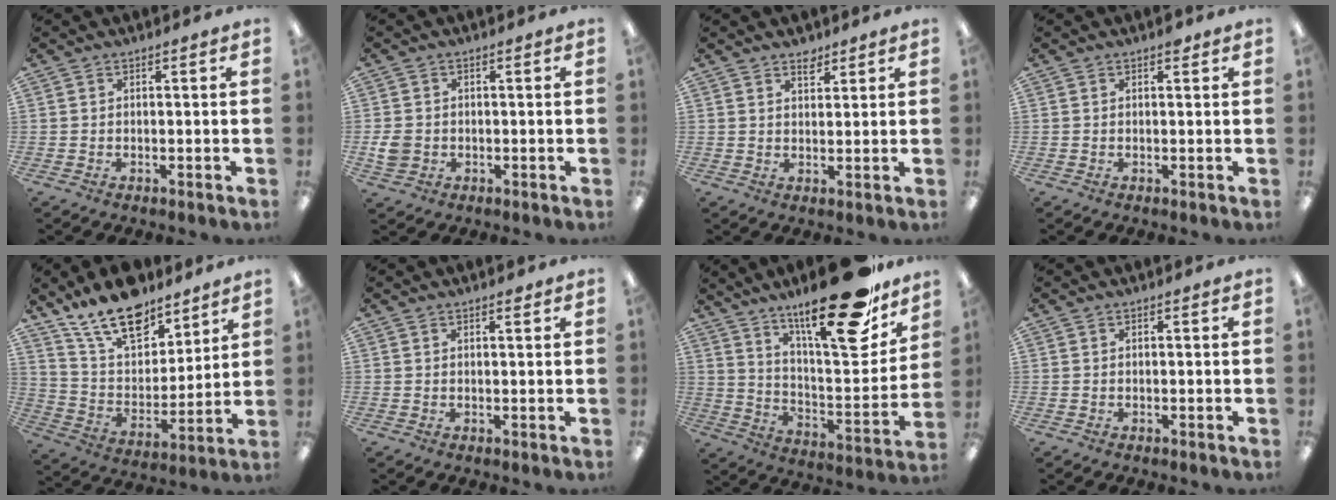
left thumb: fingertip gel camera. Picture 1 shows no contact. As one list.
[{"total": 4.0, "force": [-0.3, 3.5, 2.0], "torque": [-0.033, 0.002, -0.006]}, {"total": 3.2, "force": [2.6, 1.5, 1.0], "torque": [0.001, -0.017, 0.044]}, {"total": 1.4, "force": [0.9, 0.6, 0.8], "torque": [-0.003, -0.004, 0.012]}, {"total": 17.2, "force": [13.2, 8.0, 7.6], "torque": [-0.138, -0.080, 0.238]}, {"total": 1.2, "force": [1.0, 0.3, 0.6], "torque": [-0.004, -0.003, 0.016]}, {"total": 25.2, "force": [18.1, 6.6, 16.3], "torque": [-0.234, -0.123, 0.287]}, {"total": 0.0}]